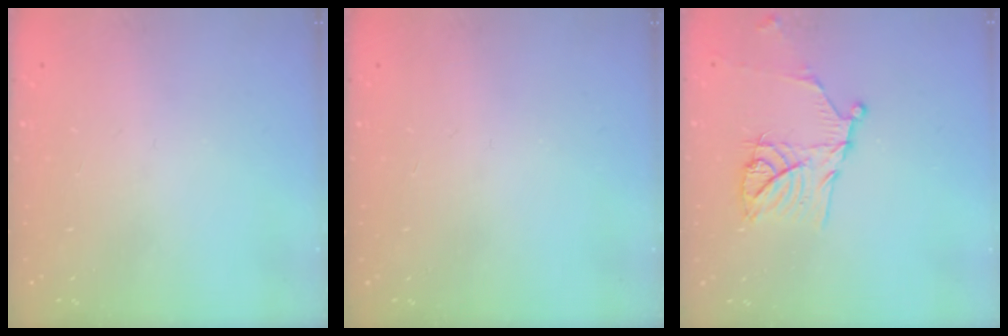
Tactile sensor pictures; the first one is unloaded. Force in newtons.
{"total": 0.0}
{"total": 13.8, "press": 13.7, "slide": 0.8}